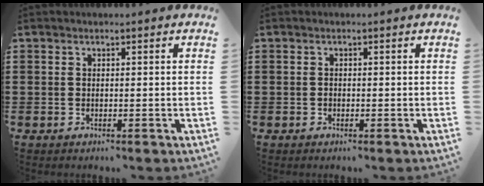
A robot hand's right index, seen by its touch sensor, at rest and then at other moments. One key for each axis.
{"total": 0.5, "fx": -0.3, "fy": 0.4, "fz": 0.3, "tx": -0.007, "ty": 0.002, "tz": -0.006}